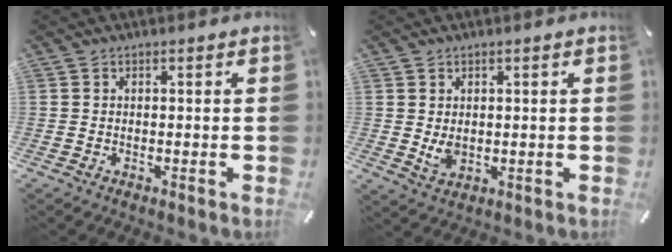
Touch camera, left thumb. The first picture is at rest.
{"total": 3.6, "force": [0.4, 2.8, 2.1], "torque": [-0.044, -0.006, 0.007]}